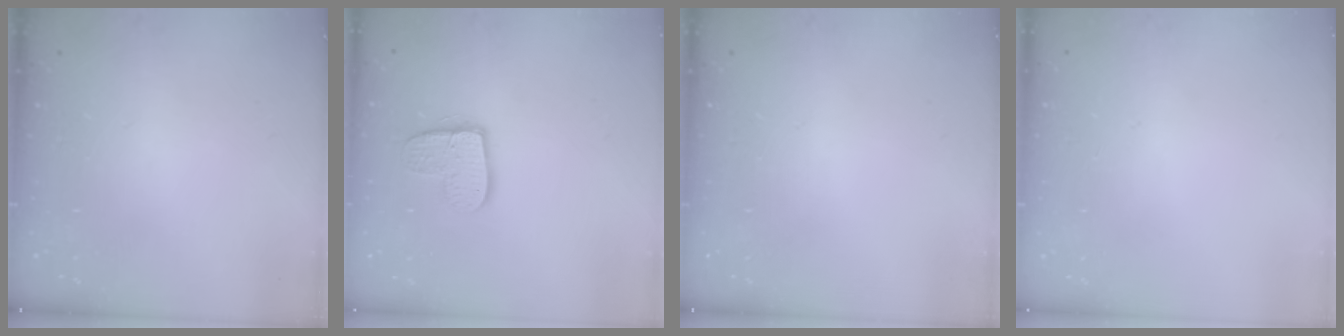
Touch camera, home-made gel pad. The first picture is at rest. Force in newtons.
{"total": 11.6, "press": 11.6, "slide": 1.0}
{"total": 0.0}
{"total": 0.7, "press": 0.6, "slide": 0.3}